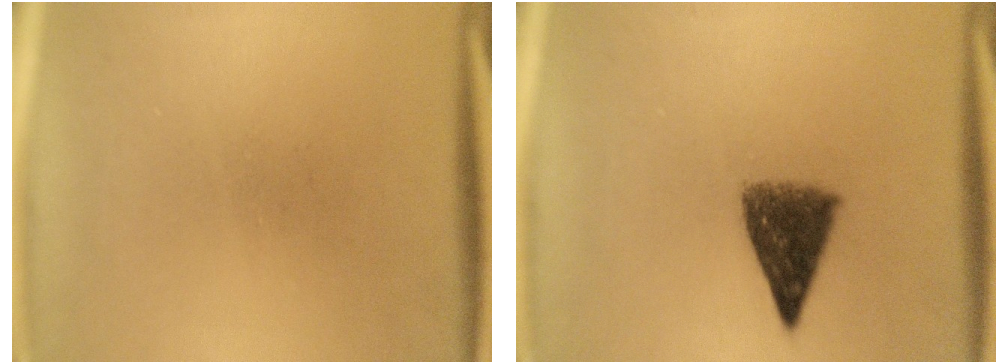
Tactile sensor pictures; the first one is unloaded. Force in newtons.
{"total": 7.3}